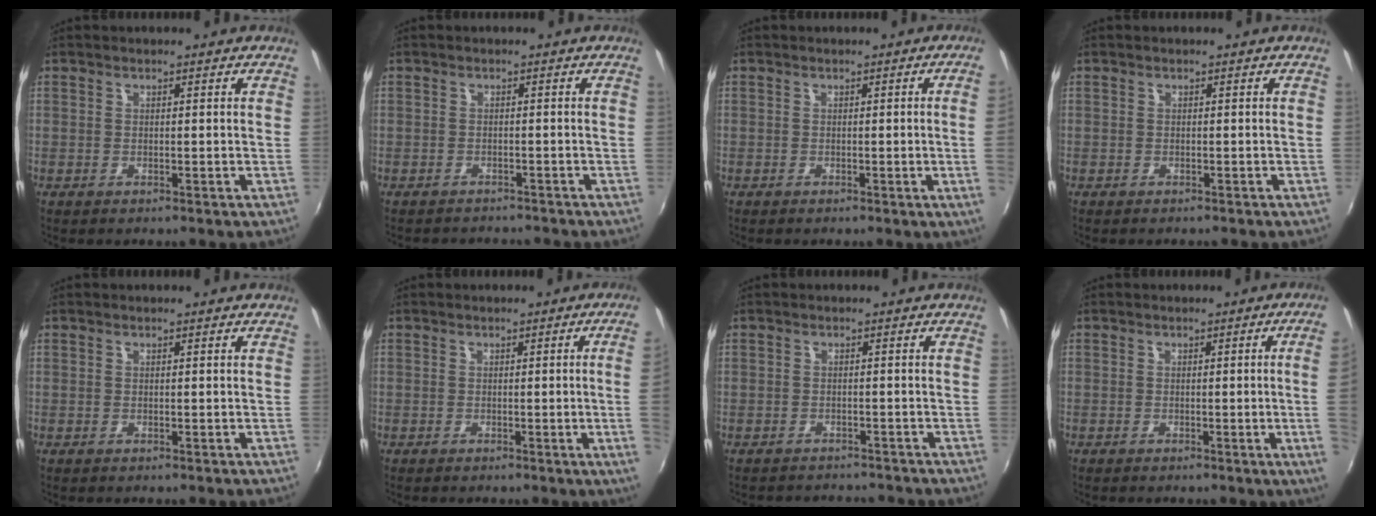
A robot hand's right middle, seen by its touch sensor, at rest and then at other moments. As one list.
[{"total": 3.5, "force": [-3.2, 1.5, 0.4], "torque": [-0.015, 0.002, -0.048]}, {"total": 3.4, "force": [0.0, -1.9, 2.9], "torque": [-0.043, -0.011, 0.006]}, {"total": 0.6, "force": [-0.5, 0.2, 0.2], "torque": [-0.003, -0.002, -0.009]}, {"total": 0.0}, {"total": 5.4, "force": [0.2, -2.2, 4.9], "torque": [-0.072, -0.007, 0.005]}, {"total": 4.2, "force": [-3.8, 1.8, 0.5], "torque": [-0.019, 0.003, -0.056]}, {"total": 6.6, "force": [0.0, -2.2, 6.3], "torque": [-0.087, -0.011, 0.001]}]